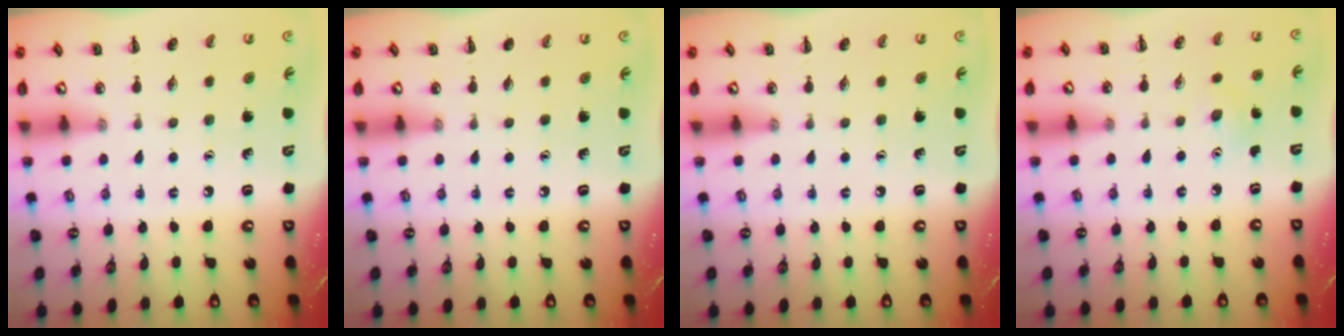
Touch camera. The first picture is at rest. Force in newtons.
{"total": 0.0}
{"total": 0.0}
{"total": 3.0, "press": 2.8, "slide": 0.8}